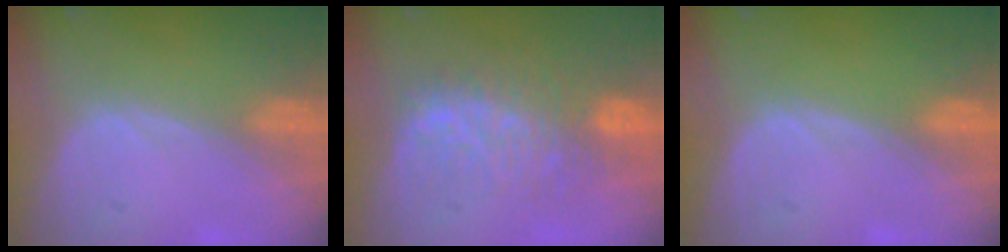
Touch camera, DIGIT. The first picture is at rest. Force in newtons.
{"total": 9.7, "press": 8.5, "slide": 4.7}
{"total": 0.0}